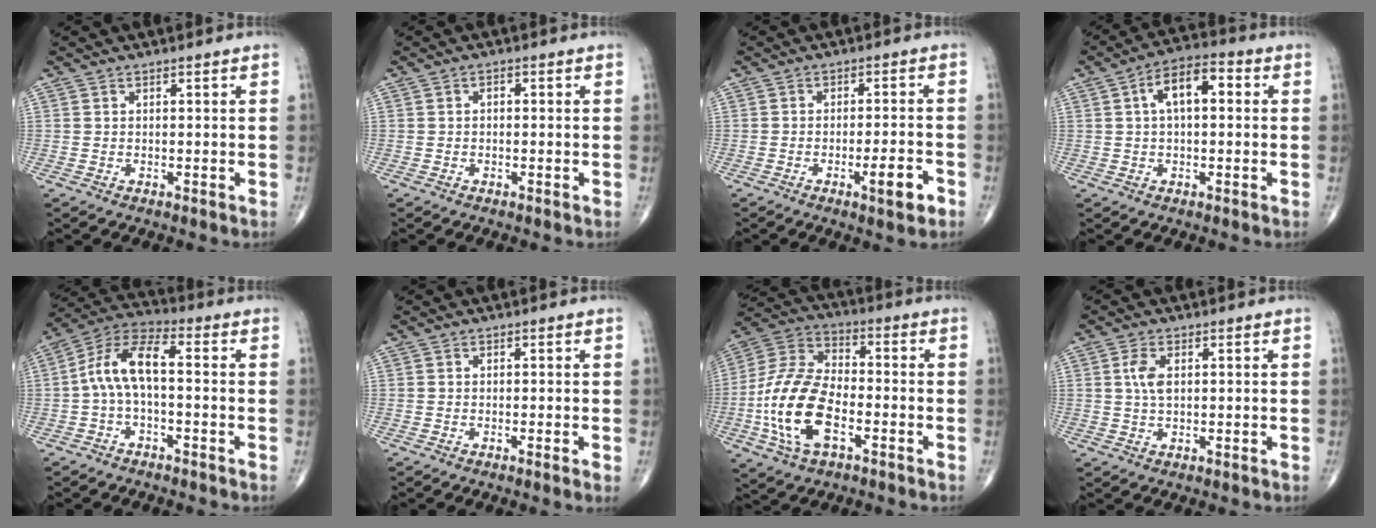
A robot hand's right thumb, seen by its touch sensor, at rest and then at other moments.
{"total": 0.9, "force": [-0.1, 0.6, 0.7], "torque": [-0.004, 0.005, -0.006]}
{"total": 5.7, "force": [-2.7, 1.2, 4.8], "torque": [-0.071, 0.011, -0.038]}
{"total": 8.6, "force": [1.6, 4.3, 7.3], "torque": [-0.114, 0.028, 0.016]}
{"total": 9.5, "force": [-0.7, 4.1, 8.5], "torque": [-0.169, 0.043, -0.023]}
{"total": 1.0, "force": [-0.3, 0.0, 1.0], "torque": [-0.023, -0.004, -0.007]}
{"total": 17.3, "force": [-5.0, 9.3, 13.6], "torque": [-0.277, 0.025, -0.097]}
{"total": 3.5, "force": [0.7, 1.7, 2.9], "torque": [-0.065, 0.002, 0.012]}